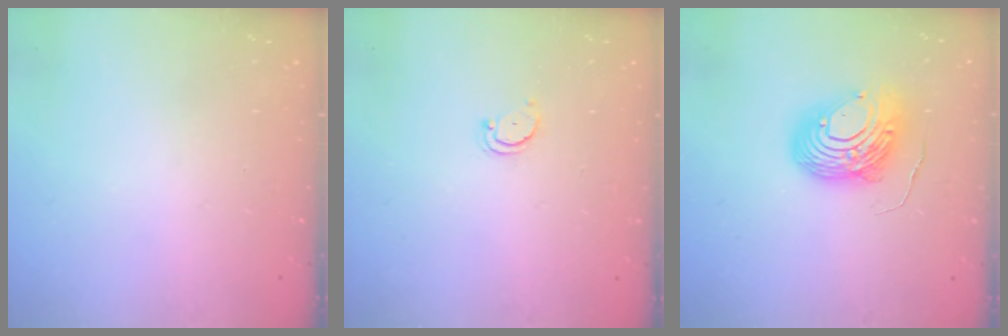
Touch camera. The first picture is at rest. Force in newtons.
{"total": 2.3, "press": 2.3, "slide": 0.2}
{"total": 12.7, "press": 12.6, "slide": 1.6}